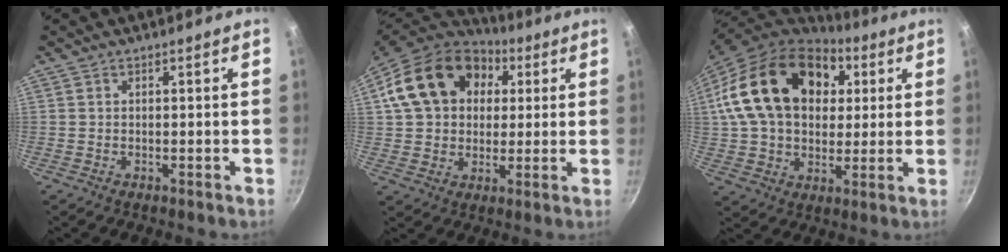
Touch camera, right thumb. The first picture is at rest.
{"total": 20.5, "force": [5.6, 15.4, 12.2], "torque": [-0.203, 0.023, 0.086]}
{"total": 24.3, "force": [6.8, 17.1, 15.9], "torque": [-0.260, 0.011, 0.115]}